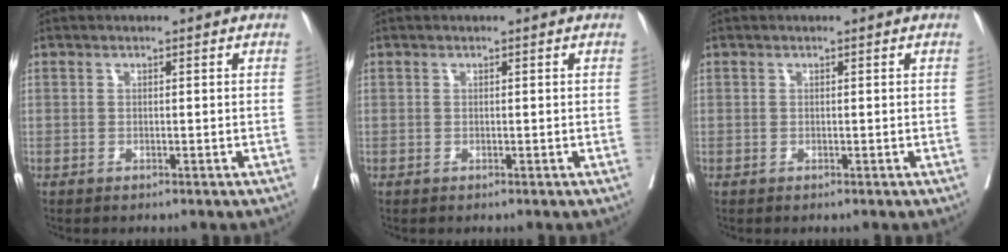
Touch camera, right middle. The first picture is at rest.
{"total": 0.0}
{"total": 0.0}